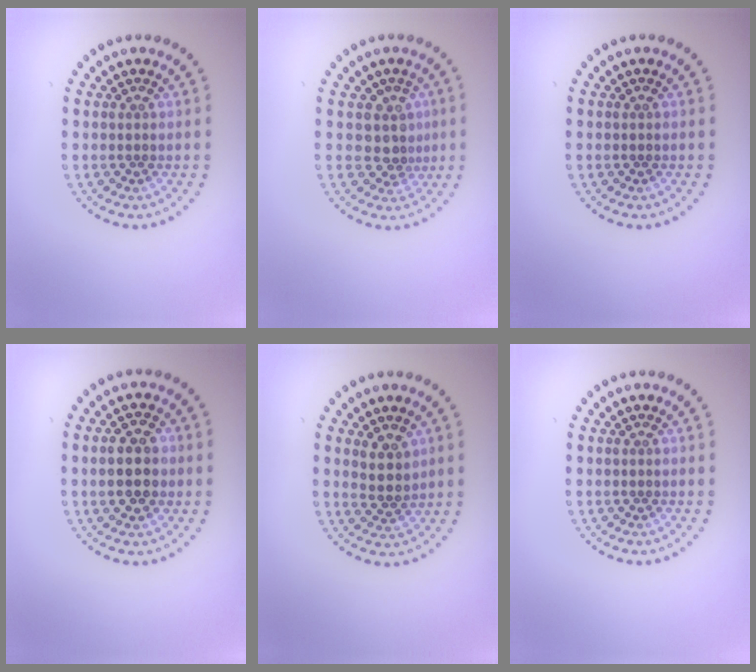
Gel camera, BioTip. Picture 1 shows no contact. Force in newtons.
{"total": 2.6, "press": 2.0, "slide": 1.7}
{"total": 0.0}
{"total": 4.4, "press": 4.4, "slide": 0.2}
{"total": 2.4, "press": 2.1, "slide": 1.2}
{"total": 0.0}